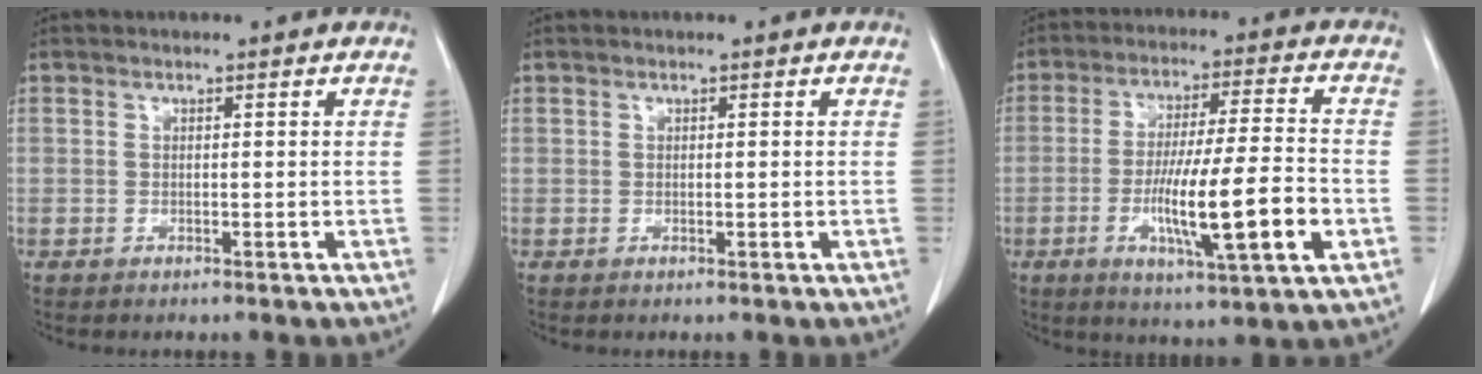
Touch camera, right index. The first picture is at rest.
{"total": 0.0}
{"total": 14.7, "force": [-4.0, 1.0, 14.2], "torque": [-0.243, -0.008, -0.064]}